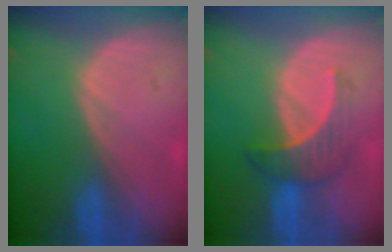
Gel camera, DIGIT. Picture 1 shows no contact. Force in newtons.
{"total": 4.5, "press": 4.4, "slide": 0.8}